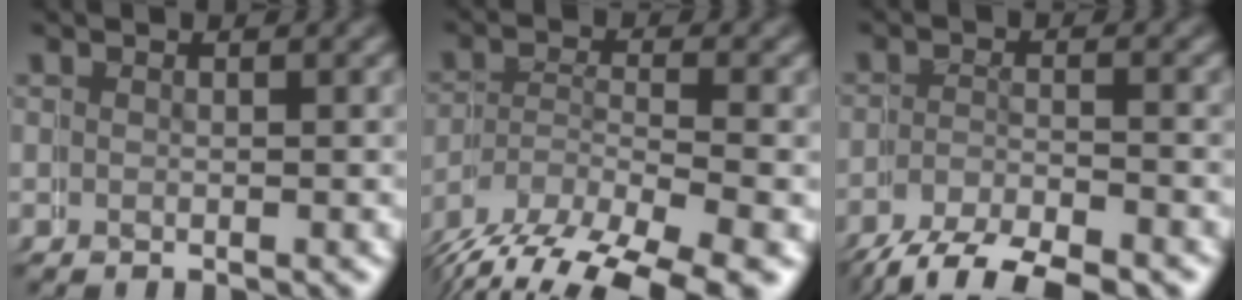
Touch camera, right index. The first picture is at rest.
{"total": 9.1, "force": [-4.9, 5.9, 4.9], "torque": [-0.098, -0.035, -0.065]}
{"total": 5.8, "force": [-4.5, 2.9, 2.1], "torque": [-0.046, -0.018, -0.063]}